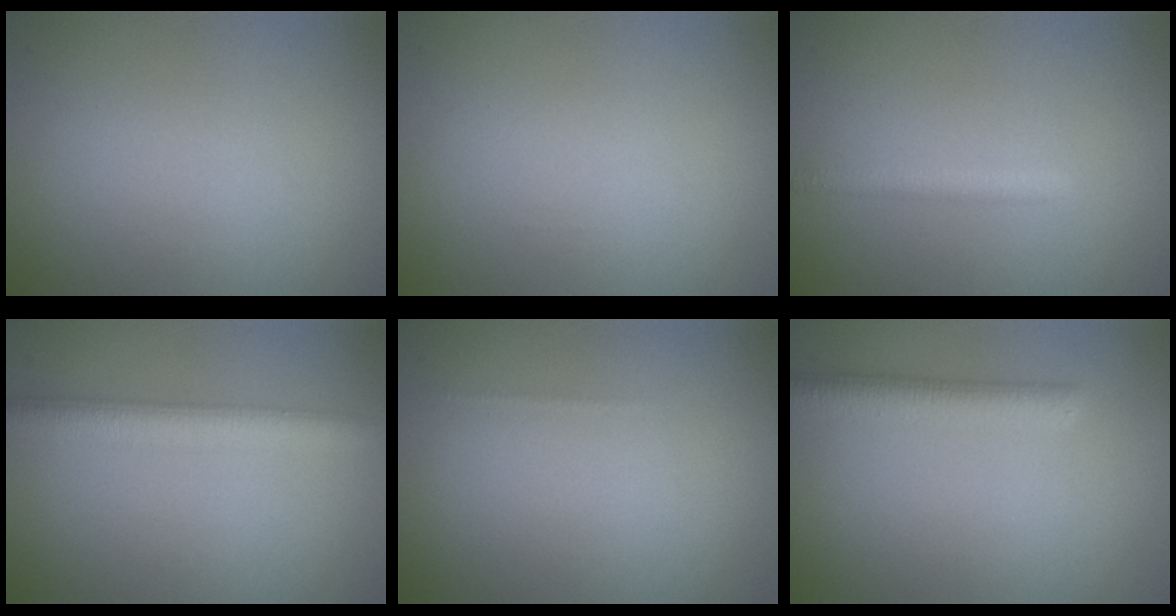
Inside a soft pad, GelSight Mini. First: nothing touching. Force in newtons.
{"total": 0.0}
{"total": 1.6, "press": 1.6, "slide": 0.1}
{"total": 4.0, "press": 4.0, "slide": 0.2}
{"total": 0.0}
{"total": 2.9, "press": 2.9, "slide": 0.2}